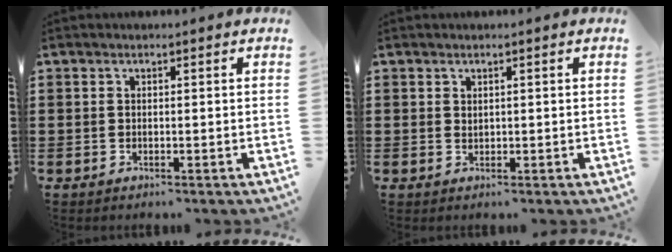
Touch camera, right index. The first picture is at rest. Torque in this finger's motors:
{"motor_torque": [0.24, -0.03, 0.04, -0.01]}